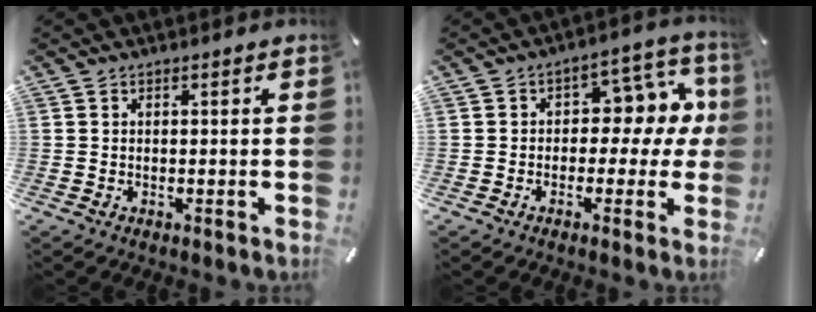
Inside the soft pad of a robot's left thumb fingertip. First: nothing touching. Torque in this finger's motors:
{"motor_torque": [1.32, 1.29, 0.54, -0.12, 0.07]}